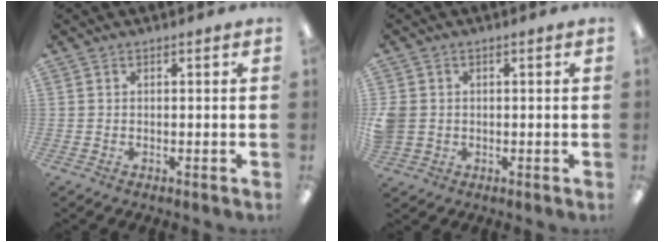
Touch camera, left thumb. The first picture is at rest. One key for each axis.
{"total": 3.9, "fx": 0.0, "fy": 3.6, "fz": 1.5, "tx": -0.035, "ty": 0.006, "tz": 0.001}